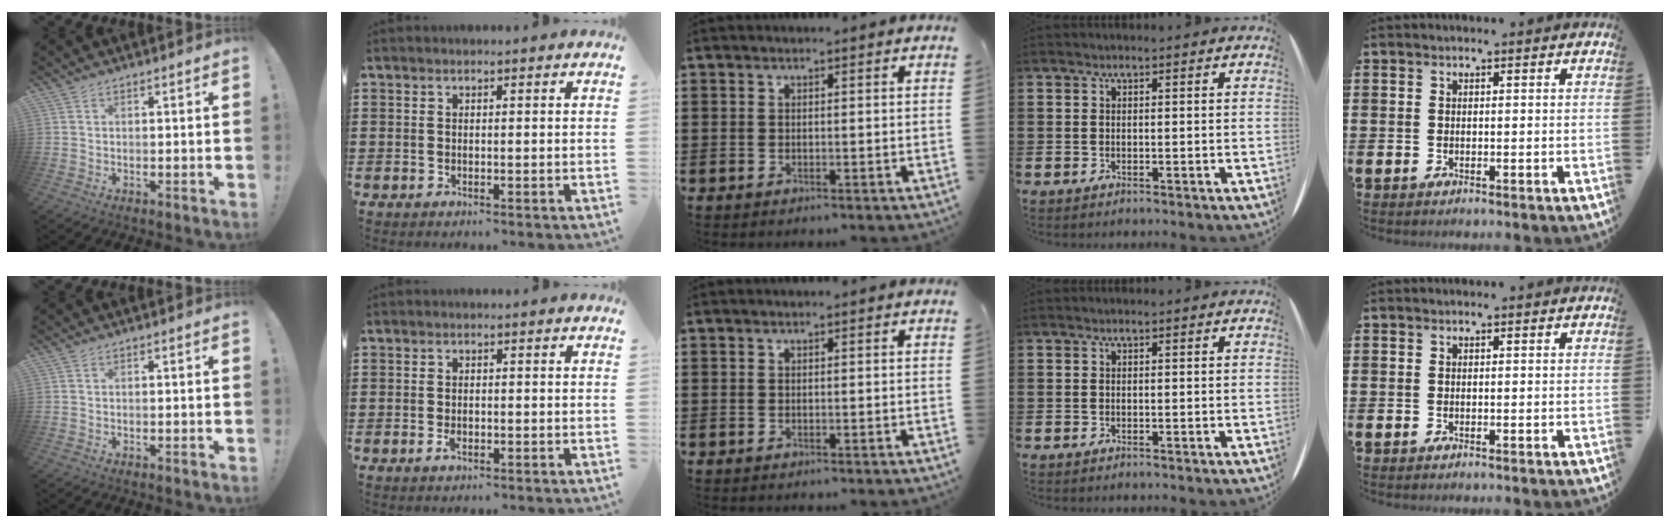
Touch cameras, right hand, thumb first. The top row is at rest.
{"index": {"total": 1.4, "force": [-0.5, 0.7, 1.1], "torque": [-0.029, -0.003, -0.013]}}